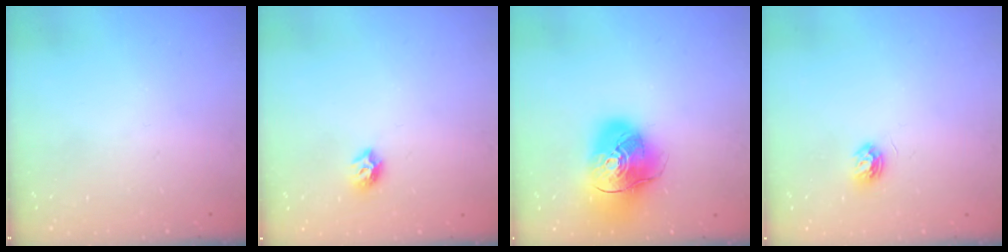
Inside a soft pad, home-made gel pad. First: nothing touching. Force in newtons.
{"total": 5.3, "press": 5.3, "slide": 0.7}
{"total": 14.8, "press": 14.6, "slide": 2.1}
{"total": 4.7, "press": 4.6, "slide": 0.5}